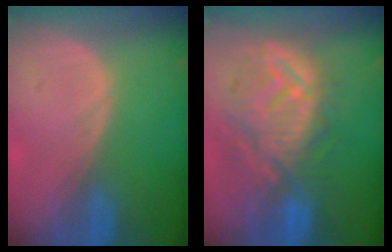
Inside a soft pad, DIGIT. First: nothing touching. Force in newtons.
{"total": 11.9, "press": 10.9, "slide": 4.9}